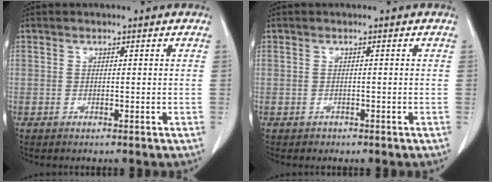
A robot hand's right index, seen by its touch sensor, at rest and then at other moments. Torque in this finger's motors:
{"motor_torque": [0.02, -0.05, -0.04, -0.03]}